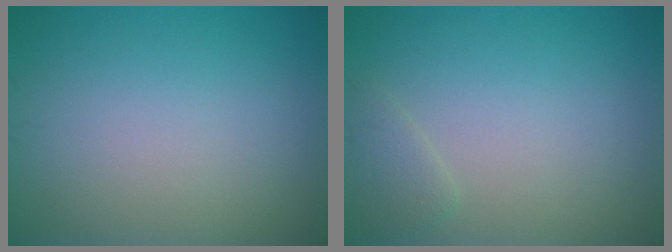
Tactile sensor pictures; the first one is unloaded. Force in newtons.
{"total": 1.3, "press": 1.3, "slide": 0.2}